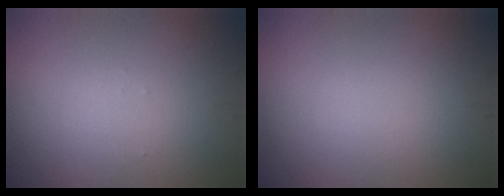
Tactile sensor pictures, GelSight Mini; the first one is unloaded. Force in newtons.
{"total": 0.0}